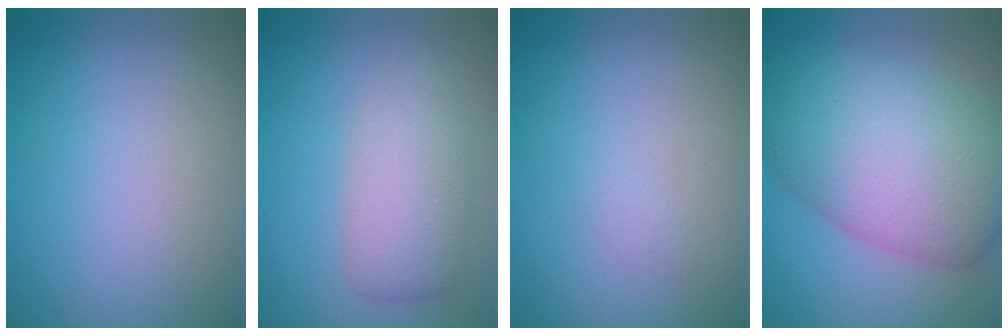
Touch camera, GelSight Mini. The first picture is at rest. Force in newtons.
{"total": 4.0, "press": 4.0, "slide": 0.3}
{"total": 0.5, "press": 0.5, "slide": 0.0}
{"total": 10.6, "press": 10.6, "slide": 0.4}